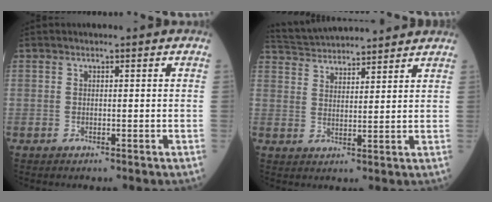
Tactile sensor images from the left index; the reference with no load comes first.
{"total": 12.6, "force": [12.0, 1.6, 3.4], "torque": [-0.069, 0.035, 0.191]}